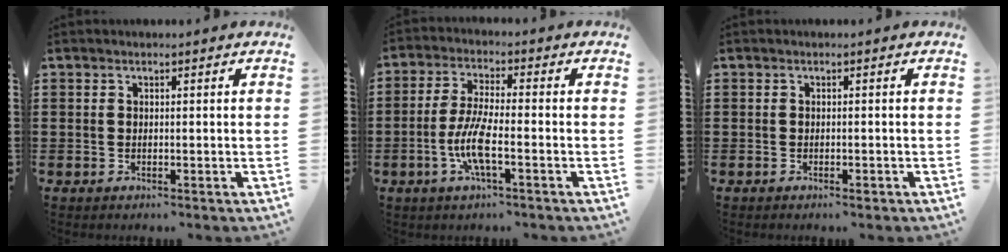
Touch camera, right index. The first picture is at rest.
{"total": 7.2, "force": [-2.4, 1.6, 6.6], "torque": [-0.151, -0.013, -0.053]}
{"total": 0.6, "force": [-0.5, 0.2, 0.4], "torque": [-0.011, -0.004, -0.008]}